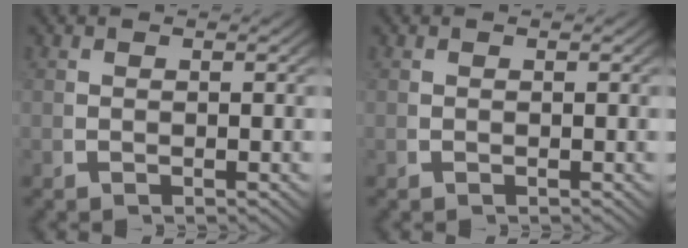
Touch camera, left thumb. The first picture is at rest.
{"total": 0.0}